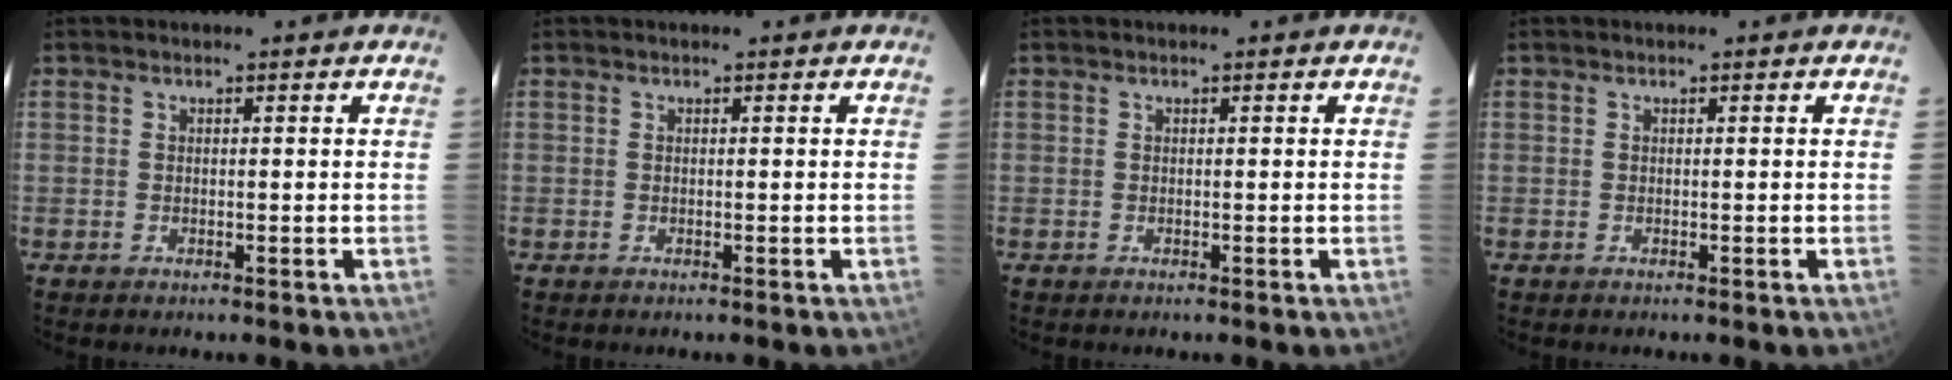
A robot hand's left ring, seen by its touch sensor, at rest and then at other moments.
{"total": 0.0}
{"total": 0.0}
{"total": 0.0}